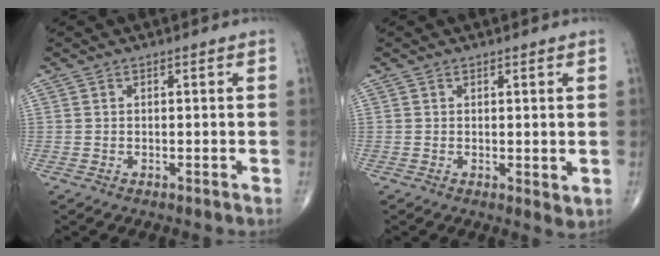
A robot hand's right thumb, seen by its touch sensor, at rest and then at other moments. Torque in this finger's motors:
{"motor_torque": [-0.58, 0.09, -0.29, -0.14, 0.04]}